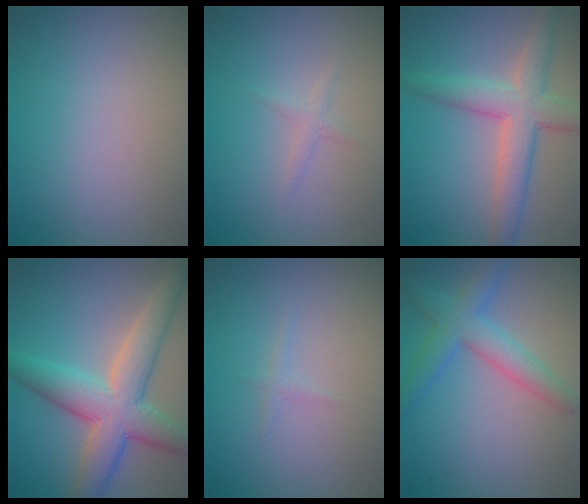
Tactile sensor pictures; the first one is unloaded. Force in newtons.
{"total": 0.9, "press": 0.9, "slide": 0.1}
{"total": 5.3, "press": 5.3, "slide": 0.1}
{"total": 7.5, "press": 7.5, "slide": 0.6}
{"total": 1.0, "press": 0.9, "slide": 0.2}
{"total": 2.9, "press": 2.9, "slide": 0.2}